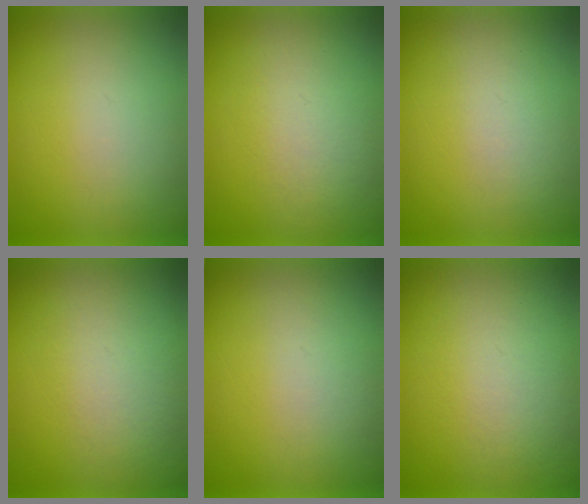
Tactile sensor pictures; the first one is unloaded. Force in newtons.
{"total": 4.0}
{"total": 1.4}
{"total": 3.6}
{"total": 1.5}
{"total": 3.5}